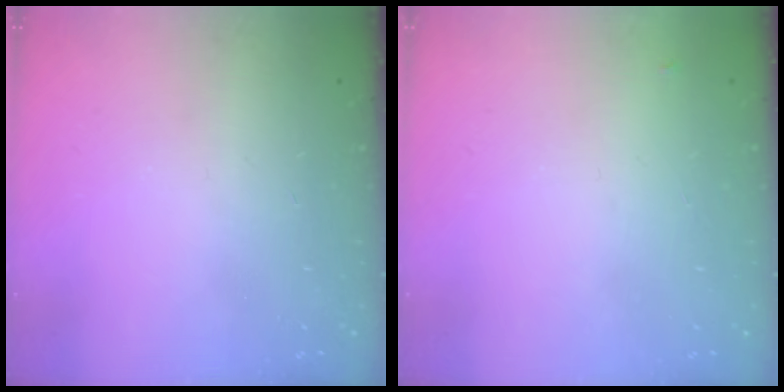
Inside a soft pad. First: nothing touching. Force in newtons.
{"total": 2.8, "press": 2.8, "slide": 0.4}